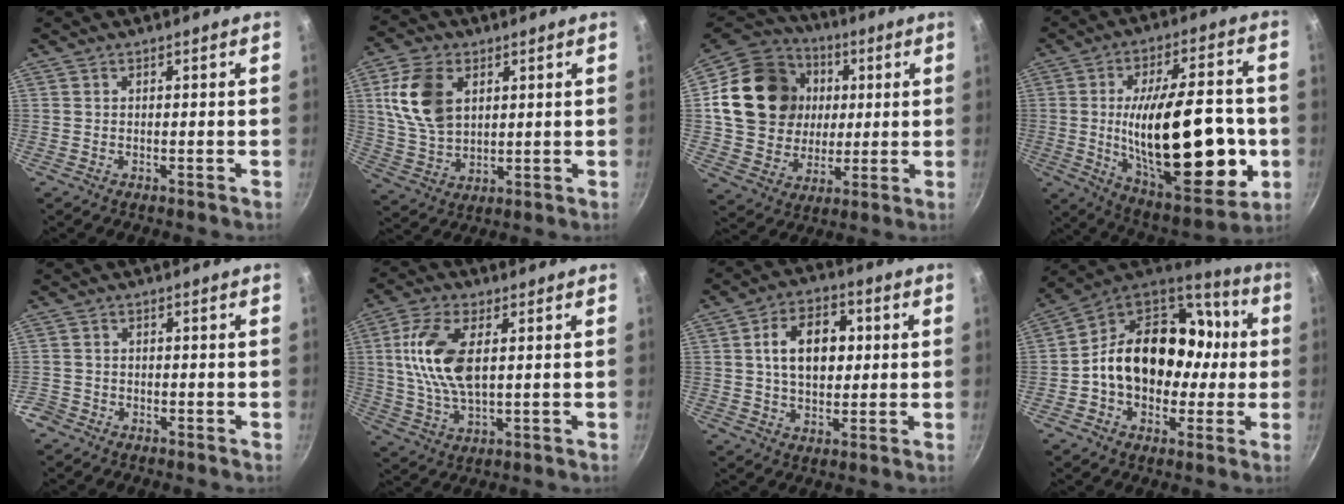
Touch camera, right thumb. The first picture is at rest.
{"total": 12.7, "force": [3.8, 8.4, 8.8], "torque": [-0.151, -0.013, 0.079]}
{"total": 22.5, "force": [3.8, 18.8, 11.7], "torque": [-0.188, 0.020, 0.071]}
{"total": 29.1, "force": [-3.3, 12.2, 26.2], "torque": [-0.384, 0.002, -0.037]}
{"total": 2.8, "force": [-1.9, 2.1, 0.5], "torque": [-0.013, 0.017, -0.036]}
{"total": 12.5, "force": [2.3, 6.2, 10.7], "torque": [-0.209, 0.002, 0.043]}
{"total": 12.2, "force": [2.0, 8.1, 8.9], "torque": [-0.118, 0.011, 0.025]}
{"total": 22.1, "force": [-0.4, 16.9, 14.2], "torque": [-0.196, 0.052, -0.011]}